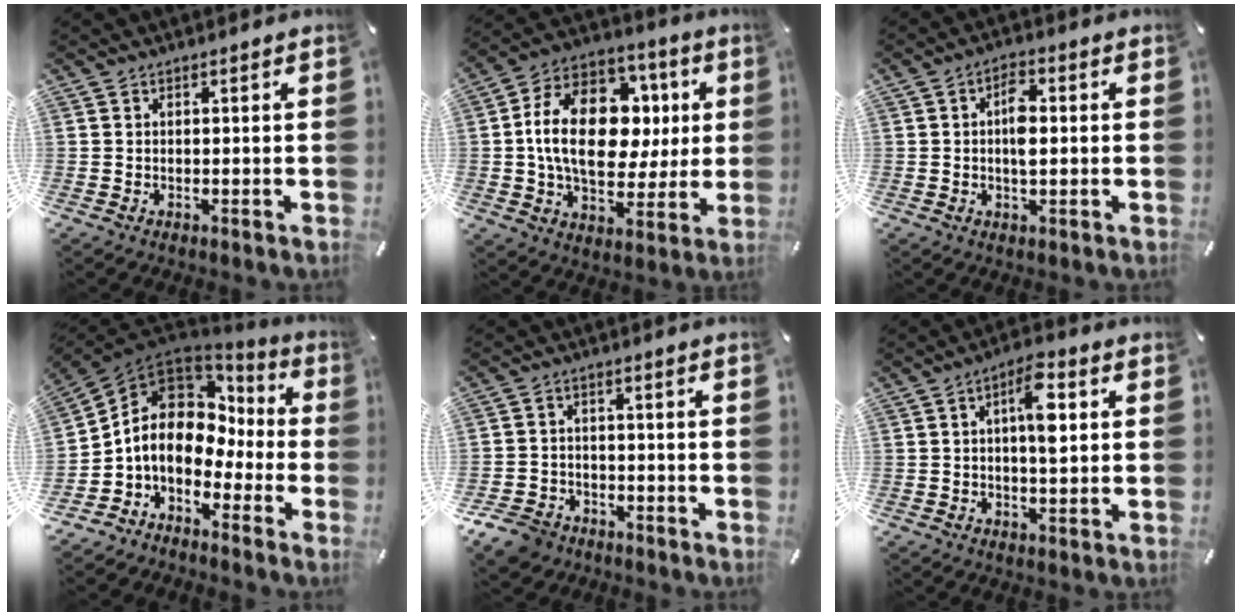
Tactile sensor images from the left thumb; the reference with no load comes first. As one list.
[{"total": 20.8, "force": [1.7, 14.7, 14.6], "torque": [-0.265, 0.007, 0.028]}, {"total": 5.4, "force": [0.3, 2.6, 4.7], "torque": [-0.085, -0.001, -0.001]}, {"total": 9.8, "force": [0.2, 8.0, 5.7], "torque": [-0.126, -0.016, -0.005]}, {"total": 6.8, "force": [-5.0, 4.3, 1.7], "torque": [-0.042, 0.028, -0.097]}, {"total": 8.3, "force": [1.6, 3.2, 7.5], "torque": [-0.114, 0.000, 0.020]}]